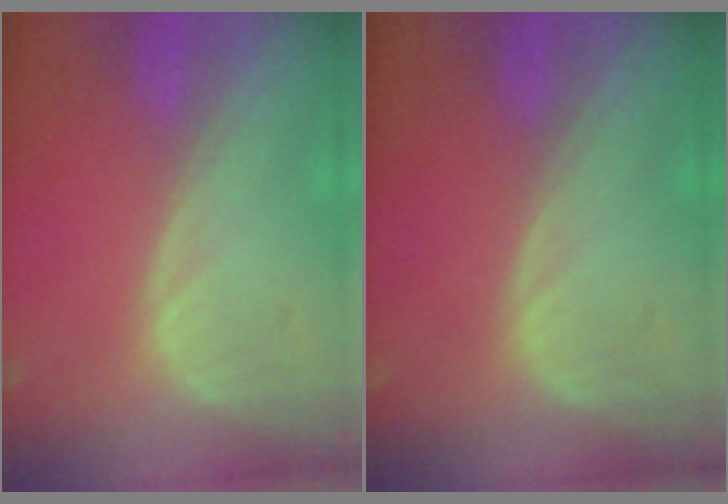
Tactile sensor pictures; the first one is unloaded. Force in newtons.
{"total": 0.0}